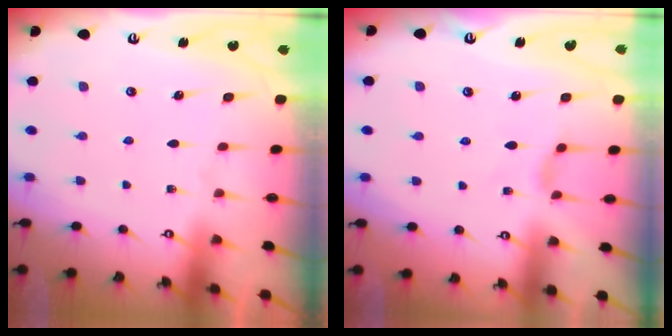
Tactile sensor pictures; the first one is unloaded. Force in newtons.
{"total": 2.1, "press": 2.0, "slide": 0.5}